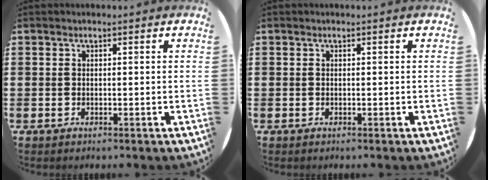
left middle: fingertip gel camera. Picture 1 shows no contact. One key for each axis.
{"total": 0.0}